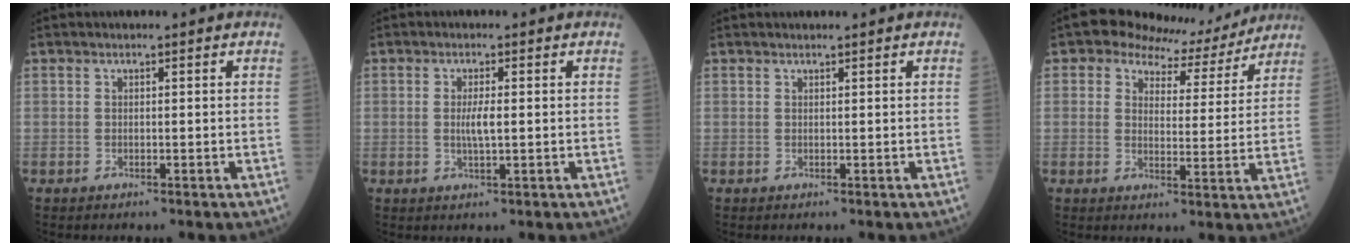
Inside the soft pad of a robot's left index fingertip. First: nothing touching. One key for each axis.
{"total": 2.4, "fx": -0.7, "fy": 0.3, "fz": 2.3, "tx": -0.043, "ty": -0.006, "tz": -0.015}
{"total": 0.5, "fx": 0.5, "fy": 0.0, "fz": 0.2, "tx": 0.003, "ty": 0.010, "tz": 0.004}
{"total": 7.1, "fx": 6.2, "fy": 3.4, "fz": 0.7, "tx": -0.008, "ty": 0.001, "tz": 0.070}